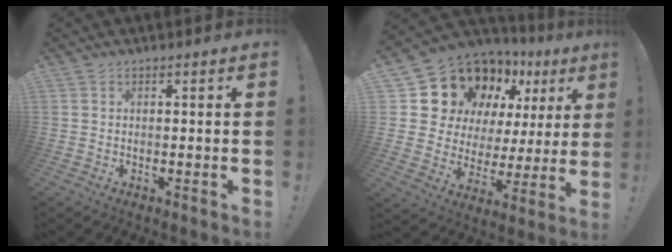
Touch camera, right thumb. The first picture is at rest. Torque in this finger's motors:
{"motor_torque": [0.52, 0.61, 0.07, 0.29, 0.31]}